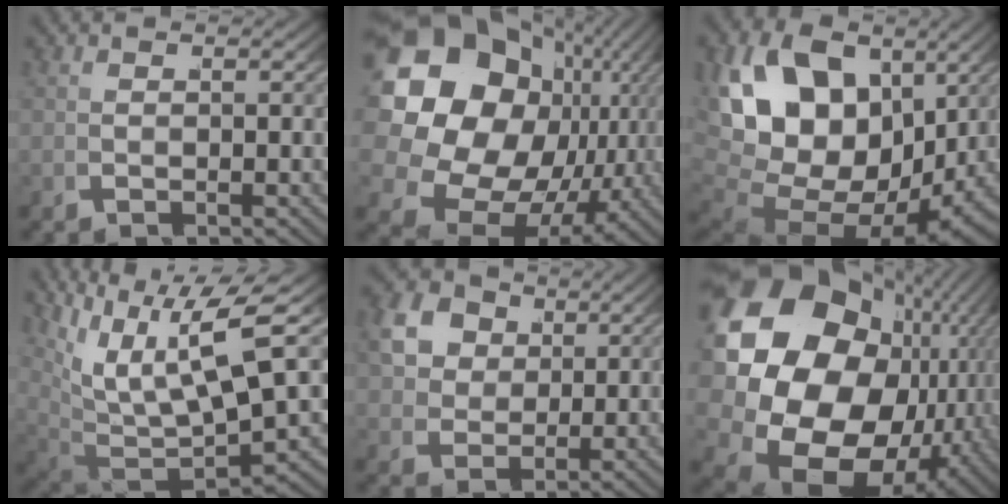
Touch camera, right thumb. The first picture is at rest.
{"total": 26.1, "force": [0.7, 19.1, 17.8], "torque": [-0.344, -0.035, 0.022]}
{"total": 21.7, "force": [-1.8, 15.7, 14.9], "torque": [-0.312, -0.060, -0.007]}
{"total": 11.5, "force": [0.0, 7.4, 8.9], "torque": [-0.189, -0.048, 0.026]}
{"total": 10.6, "force": [3.0, 8.9, 4.9], "torque": [-0.124, -0.008, 0.048]}
{"total": 29.3, "force": [-1.4, 20.6, 20.8], "torque": [-0.405, -0.069, 0.008]}